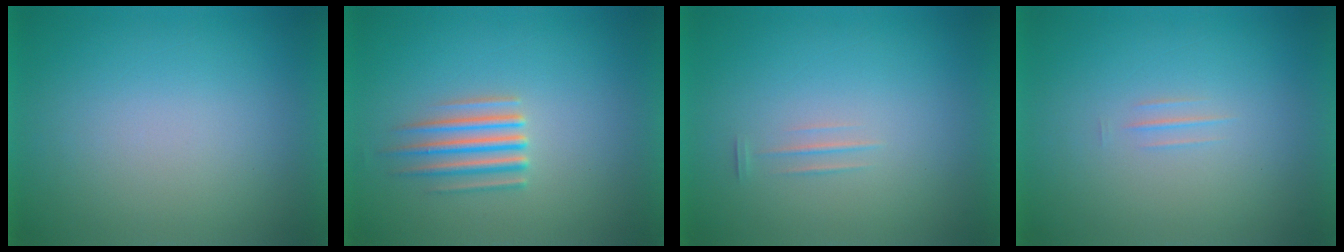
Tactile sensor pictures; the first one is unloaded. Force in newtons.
{"total": 2.9}
{"total": 1.6}
{"total": 1.2}